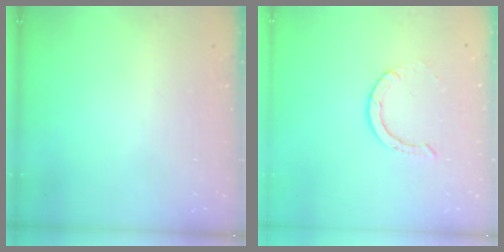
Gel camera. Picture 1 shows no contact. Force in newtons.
{"total": 2.2, "press": 2.2, "slide": 0.2}